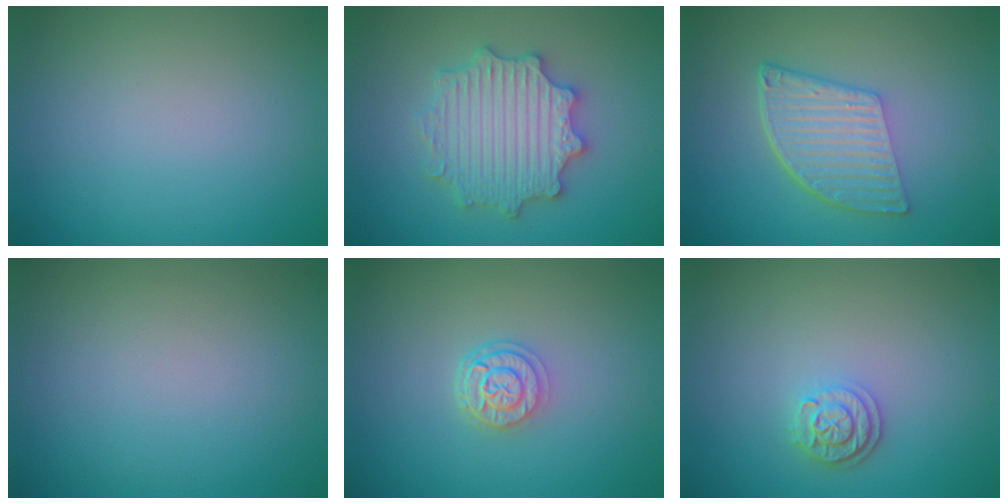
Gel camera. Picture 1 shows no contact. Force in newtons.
{"total": 5.6, "press": 5.5, "slide": 1.0}
{"total": 6.3, "press": 4.3, "slide": 4.6}
{"total": 0.0}
{"total": 2.6, "press": 2.1, "slide": 1.5}
{"total": 2.4, "press": 2.1, "slide": 1.3}